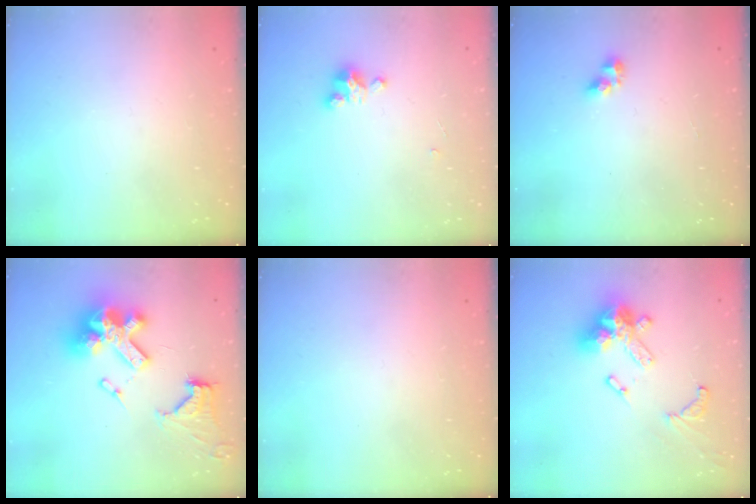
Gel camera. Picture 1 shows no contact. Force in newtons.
{"total": 2.9, "press": 2.9, "slide": 0.3}
{"total": 4.6, "press": 4.6, "slide": 0.2}
{"total": 20.6, "press": 20.5, "slide": 2.2}
{"total": 0.0}
{"total": 16.8, "press": 16.7, "slide": 2.0}